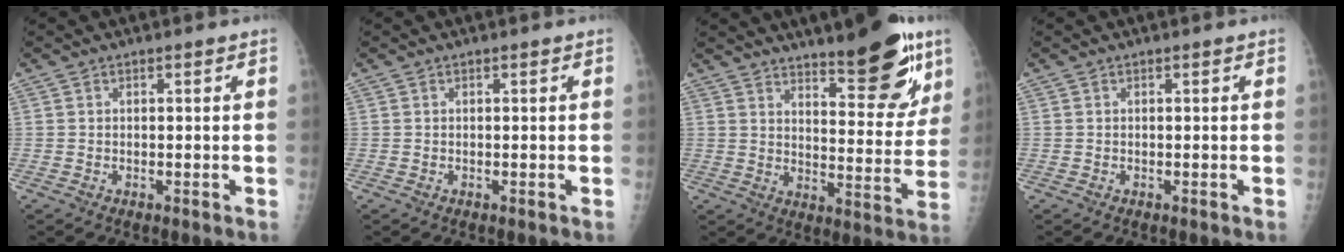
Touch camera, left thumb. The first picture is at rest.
{"total": 0.0}
{"total": 17.2, "force": [11.2, 5.2, 12.0], "torque": [-0.123, -0.065, 0.165]}
{"total": 0.0}